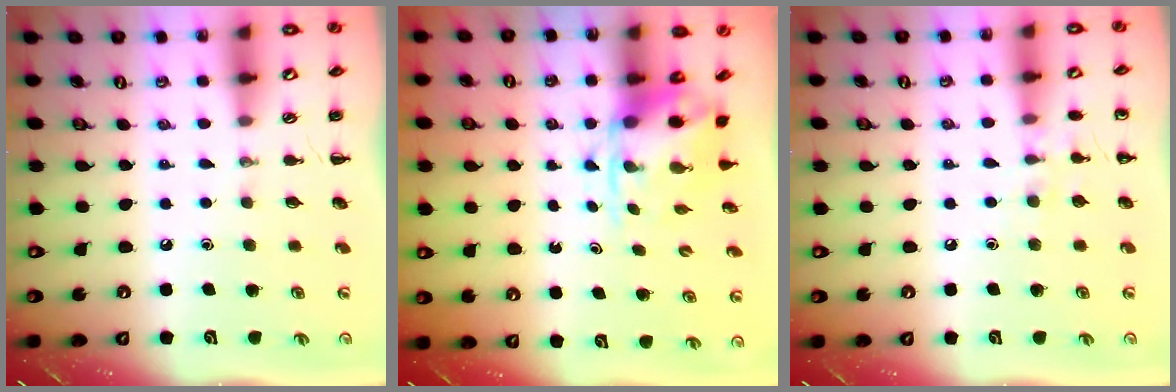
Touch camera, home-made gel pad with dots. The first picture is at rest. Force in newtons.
{"total": 3.9, "press": 3.8, "slide": 0.9}
{"total": 5.4, "press": 5.1, "slide": 1.8}